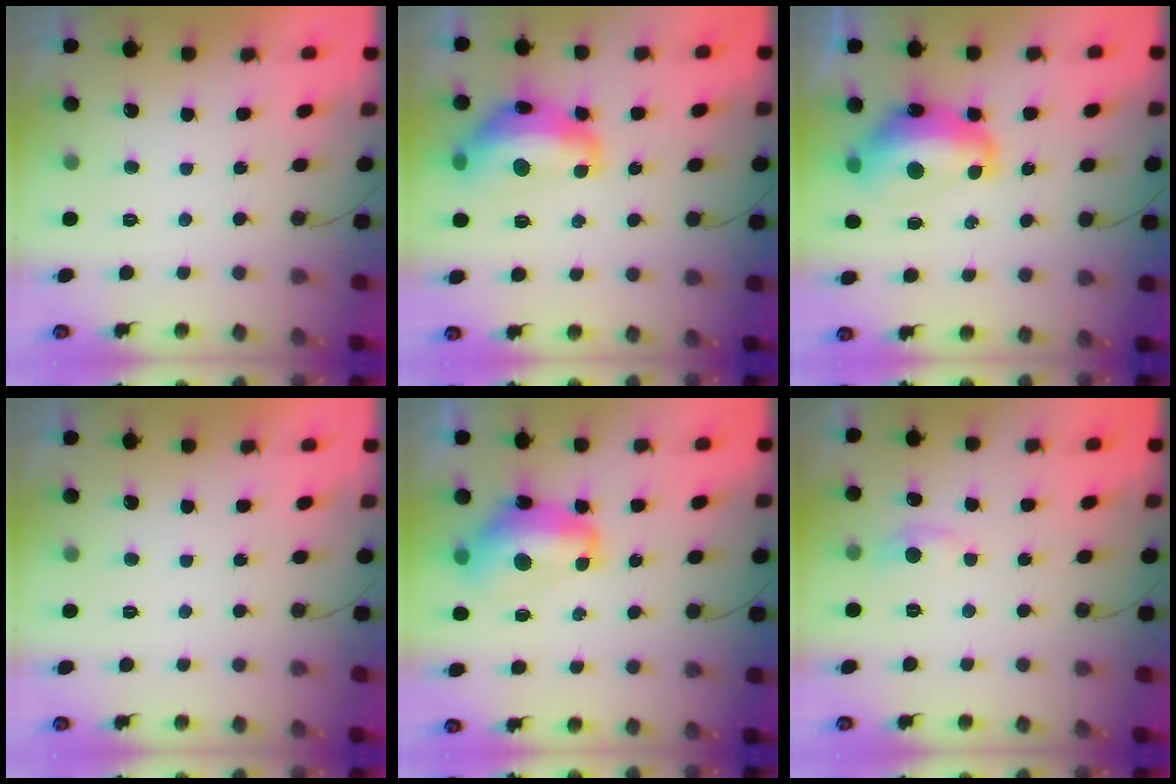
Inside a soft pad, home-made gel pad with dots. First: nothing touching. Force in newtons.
{"total": 15.6, "press": 15.6, "slide": 1.0}
{"total": 13.7, "press": 13.6, "slide": 1.2}
{"total": 0.0}
{"total": 13.3, "press": 13.3, "slide": 1.0}
{"total": 4.8, "press": 4.8, "slide": 0.7}